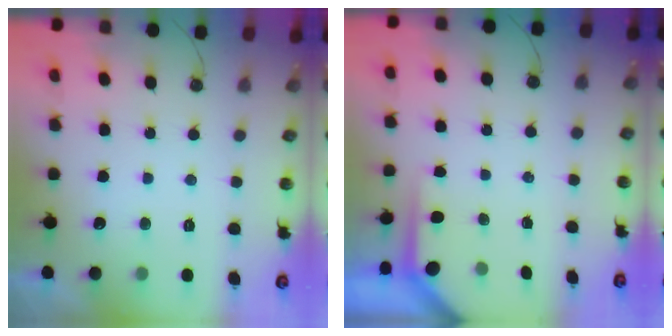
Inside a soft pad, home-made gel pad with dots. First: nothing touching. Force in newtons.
{"total": 3.3, "press": 3.3, "slide": 0.3}